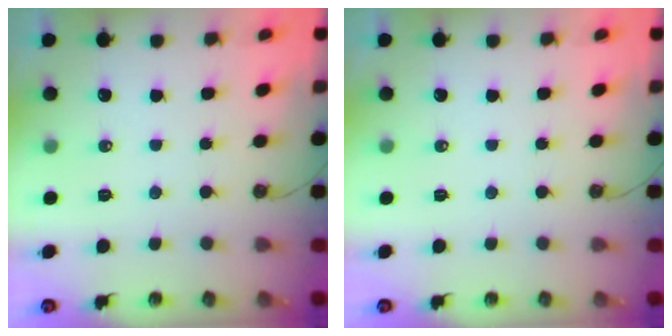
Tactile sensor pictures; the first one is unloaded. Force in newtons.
{"total": 0.0}